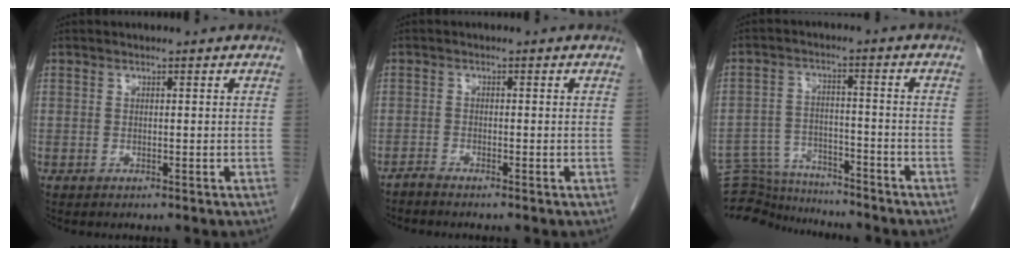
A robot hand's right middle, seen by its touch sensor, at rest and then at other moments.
{"total": 1.1, "force": [-1.1, -0.2, 0.1], "torque": [-0.004, -0.004, -0.023]}
{"total": 11.4, "force": [-11.2, 1.7, 1.2], "torque": [-0.024, 0.018, -0.180]}